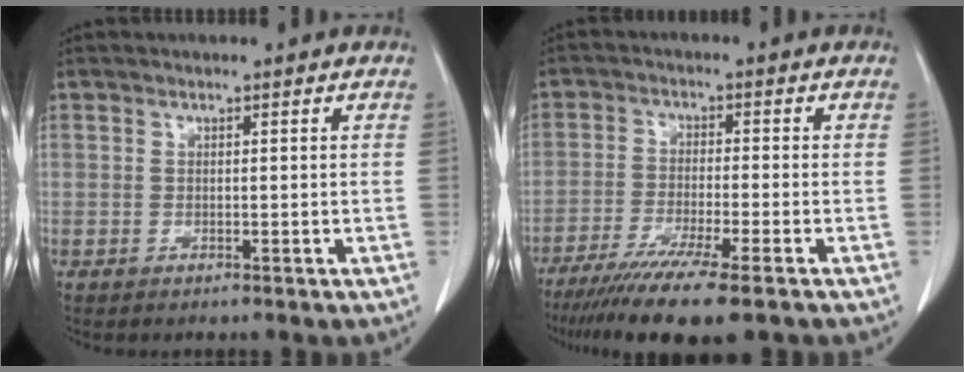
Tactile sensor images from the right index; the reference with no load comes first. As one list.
[{"total": 11.8, "force": [-8.7, 0.2, 7.9], "torque": [-0.130, -0.030, -0.139]}]